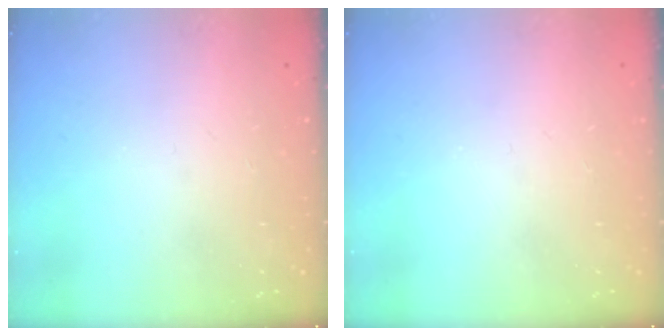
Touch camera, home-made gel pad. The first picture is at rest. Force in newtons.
{"total": 0.0}